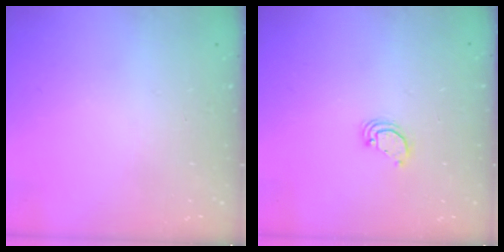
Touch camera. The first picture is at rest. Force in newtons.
{"total": 3.4, "press": 3.4, "slide": 0.2}